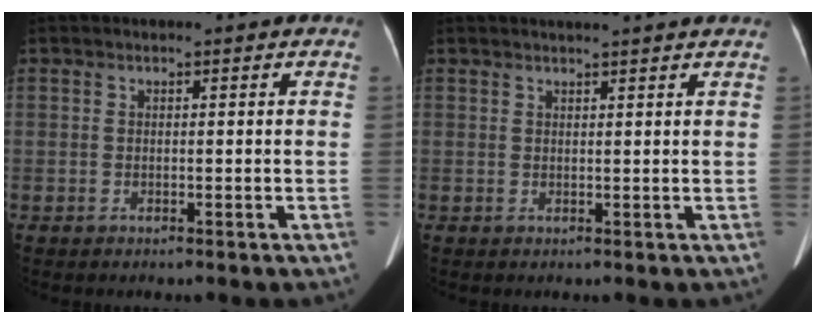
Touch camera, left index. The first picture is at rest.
{"total": 5.0, "force": [4.5, -0.2, 2.2], "torque": [-0.029, 0.023, 0.050]}